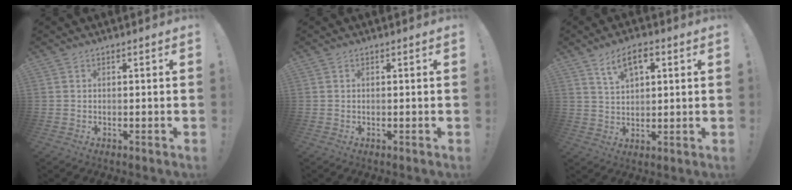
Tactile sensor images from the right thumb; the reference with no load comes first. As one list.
[{"total": 0.0}, {"total": 7.6, "force": [3.7, 3.8, 5.5], "torque": [-0.090, -0.003, 0.066]}]